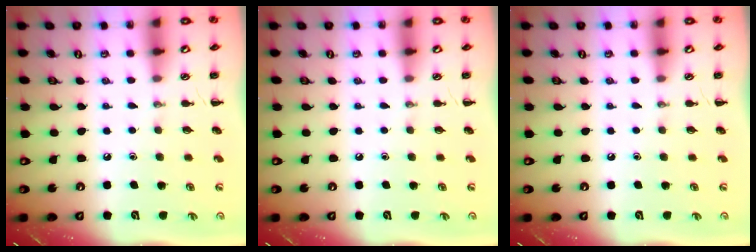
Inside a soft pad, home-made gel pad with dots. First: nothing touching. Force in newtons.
{"total": 0.0}
{"total": 0.0}